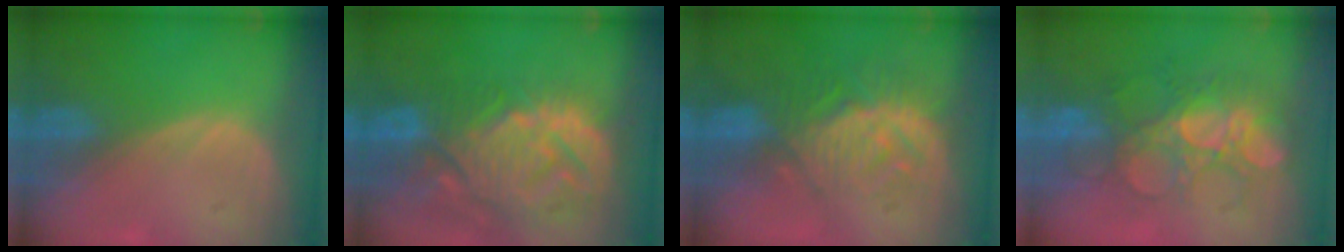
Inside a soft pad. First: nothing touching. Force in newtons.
{"total": 14.3, "press": 12.3, "slide": 7.4}
{"total": 9.3, "press": 8.6, "slide": 3.6}
{"total": 8.8, "press": 8.7, "slide": 1.6}